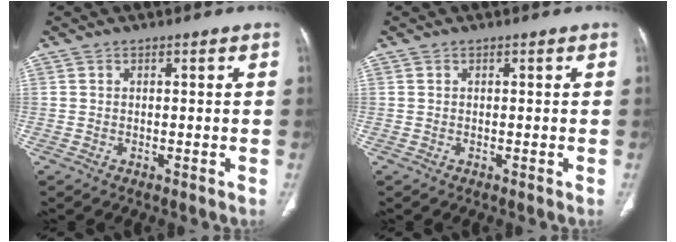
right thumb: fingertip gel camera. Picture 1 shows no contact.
{"total": 0.0}